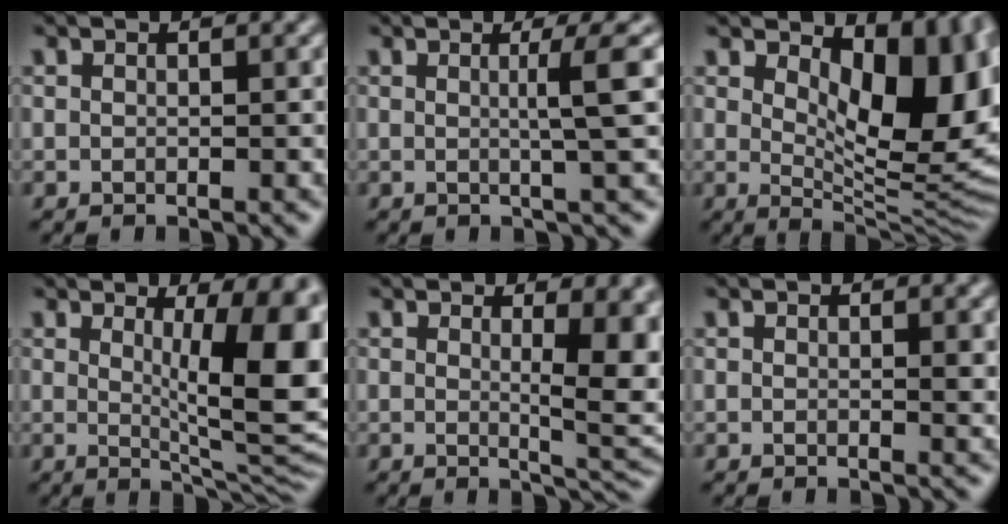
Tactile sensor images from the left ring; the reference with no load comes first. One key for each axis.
{"total": 3.6, "fx": 0.4, "fy": 0.5, "fz": 3.5, "tx": -0.053, "ty": 0.005, "tz": 0.001}
{"total": 11.6, "fx": 3.4, "fy": 5.4, "fz": 9.7, "tx": -0.123, "ty": -0.011, "tz": 0.058}
{"total": 11.0, "fx": 1.9, "fy": 3.0, "fz": 10.4, "tx": -0.125, "ty": -0.015, "tz": 0.034}
{"total": 7.6, "fx": 1.1, "fy": 2.3, "fz": 7.2, "tx": -0.079, "ty": -0.007, "tz": 0.022}
{"total": 1.0, "fx": 0.3, "fy": 0.2, "fz": 1.0, "tx": -0.012, "ty": -0.003, "tz": 0.005}